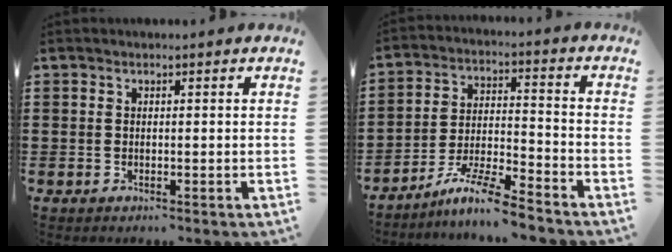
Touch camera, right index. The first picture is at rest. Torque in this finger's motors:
{"motor_torque": [1.09, 1.05, 0.17, 0.09]}